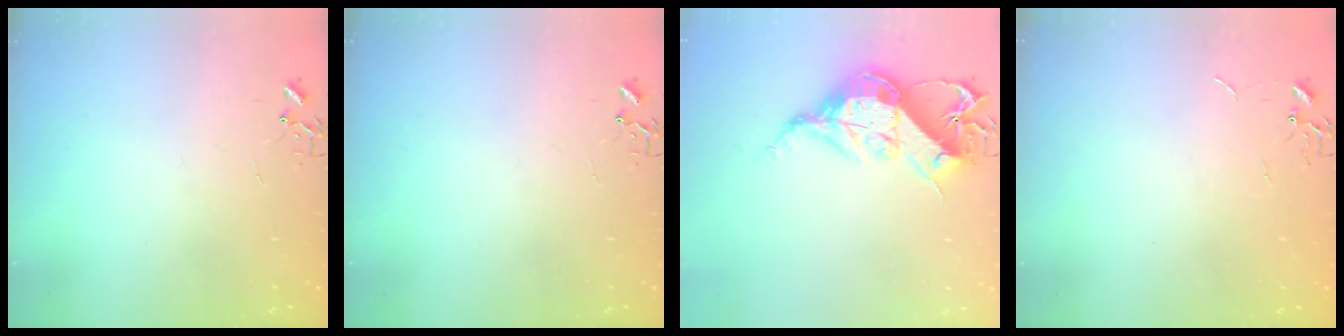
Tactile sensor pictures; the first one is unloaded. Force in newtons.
{"total": 0.0}
{"total": 21.1, "press": 21.1, "slide": 1.5}
{"total": 0.8, "press": 0.8, "slide": 0.2}